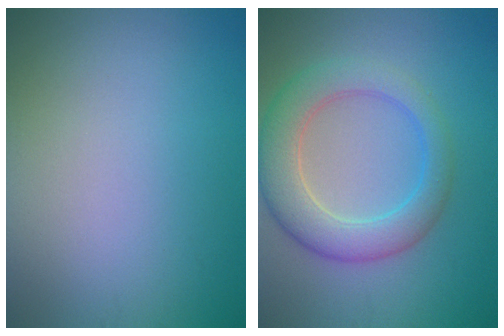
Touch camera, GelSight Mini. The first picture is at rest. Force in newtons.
{"total": 5.6, "press": 5.5, "slide": 0.4}